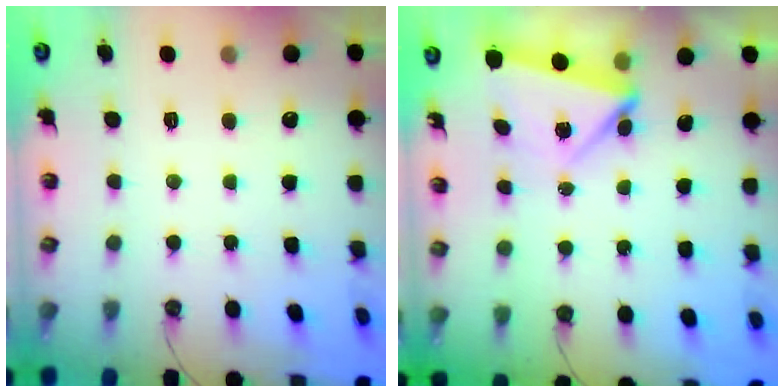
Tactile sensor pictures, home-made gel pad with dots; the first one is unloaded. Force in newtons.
{"total": 5.5, "press": 5.4, "slide": 1.1}